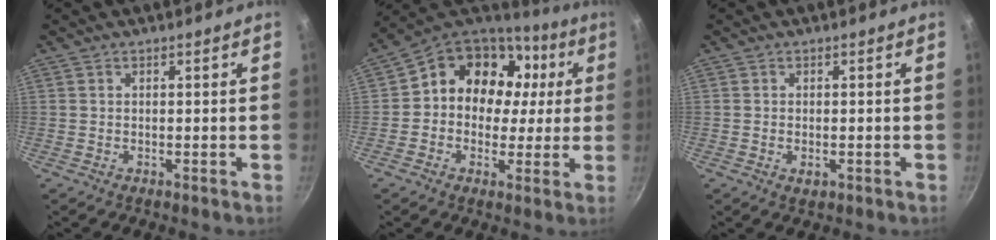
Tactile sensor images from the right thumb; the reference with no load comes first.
{"total": 16.4, "force": [2.8, 13.6, 8.7], "torque": [-0.104, 0.036, 0.030]}
{"total": 1.9, "force": [-0.5, 1.1, 1.5], "torque": [-0.024, -0.003, -0.007]}